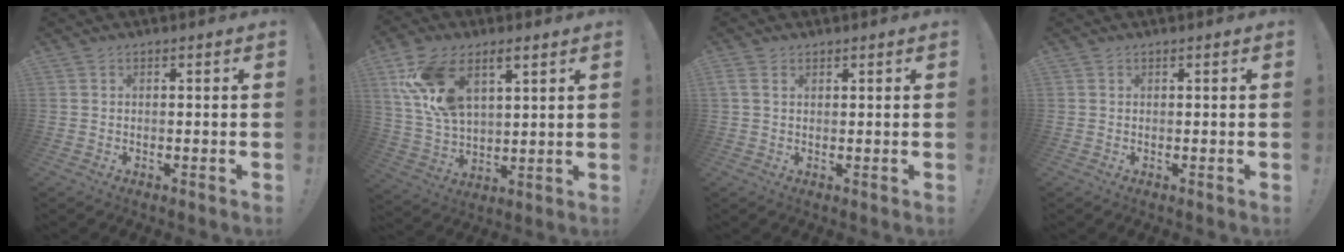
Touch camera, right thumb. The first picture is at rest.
{"total": 14.7, "force": [7.6, 8.2, 9.5], "torque": [-0.190, -0.023, 0.145]}
{"total": 2.2, "force": [1.1, 1.3, 1.5], "torque": [-0.033, 0.004, 0.022]}
{"total": 0.0}